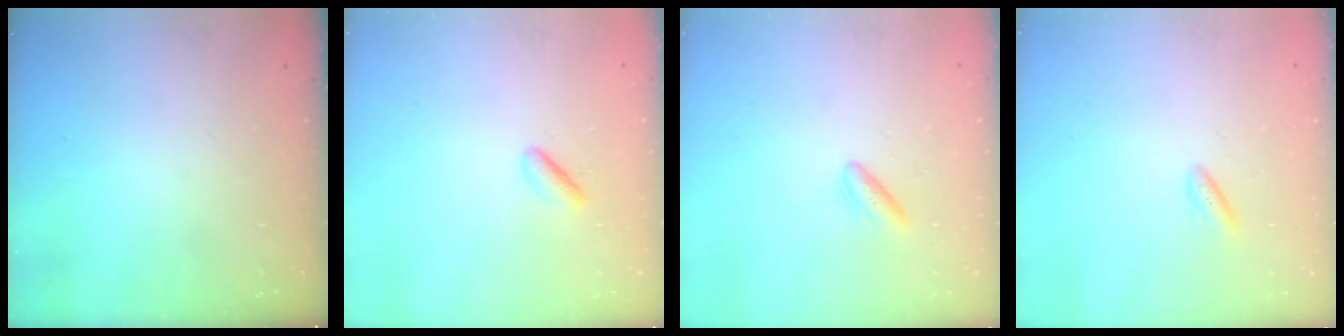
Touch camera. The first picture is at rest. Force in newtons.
{"total": 2.4, "press": 2.2, "slide": 1.0}
{"total": 3.3, "press": 3.0, "slide": 1.5}
{"total": 2.0, "press": 1.8, "slide": 1.0}